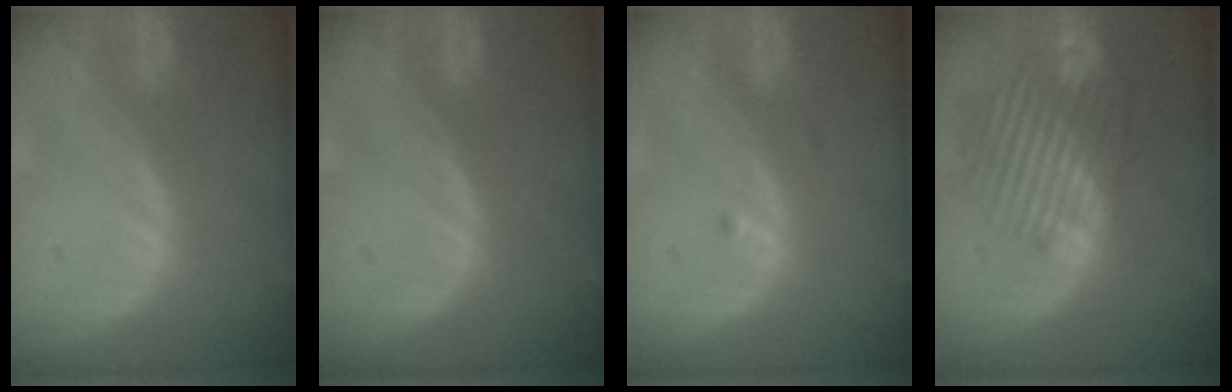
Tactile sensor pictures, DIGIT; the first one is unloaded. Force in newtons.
{"total": 0.0}
{"total": 1.0, "press": 0.8, "slide": 0.6}
{"total": 10.4, "press": 9.3, "slide": 4.6}